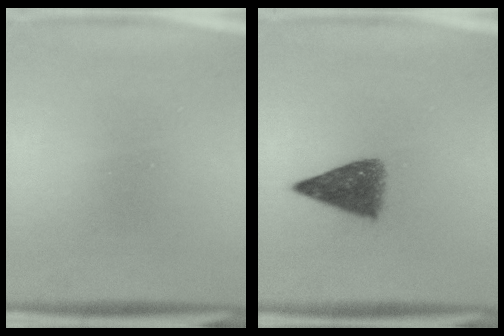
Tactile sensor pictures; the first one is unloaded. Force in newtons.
{"total": 6.3}